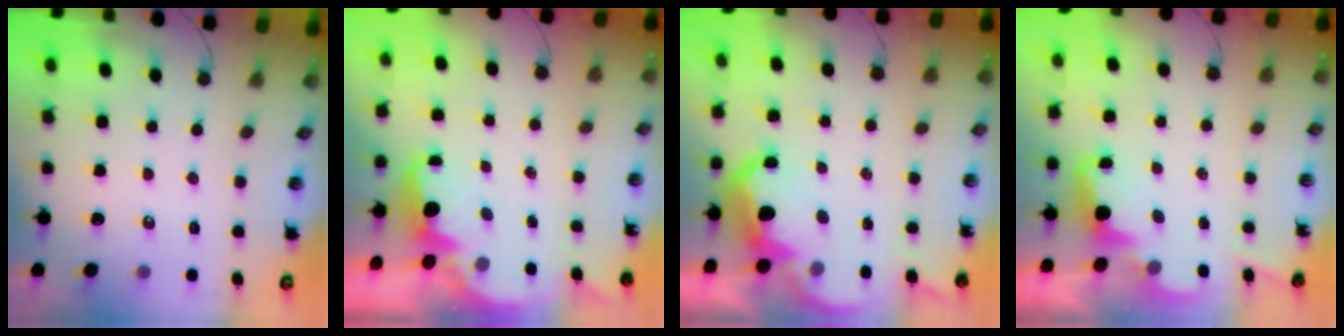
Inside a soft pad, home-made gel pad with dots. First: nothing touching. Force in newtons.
{"total": 2.7, "press": 2.6, "slide": 0.6}
{"total": 9.5, "press": 9.5, "slide": 0.6}
{"total": 2.3, "press": 2.3, "slide": 0.5}